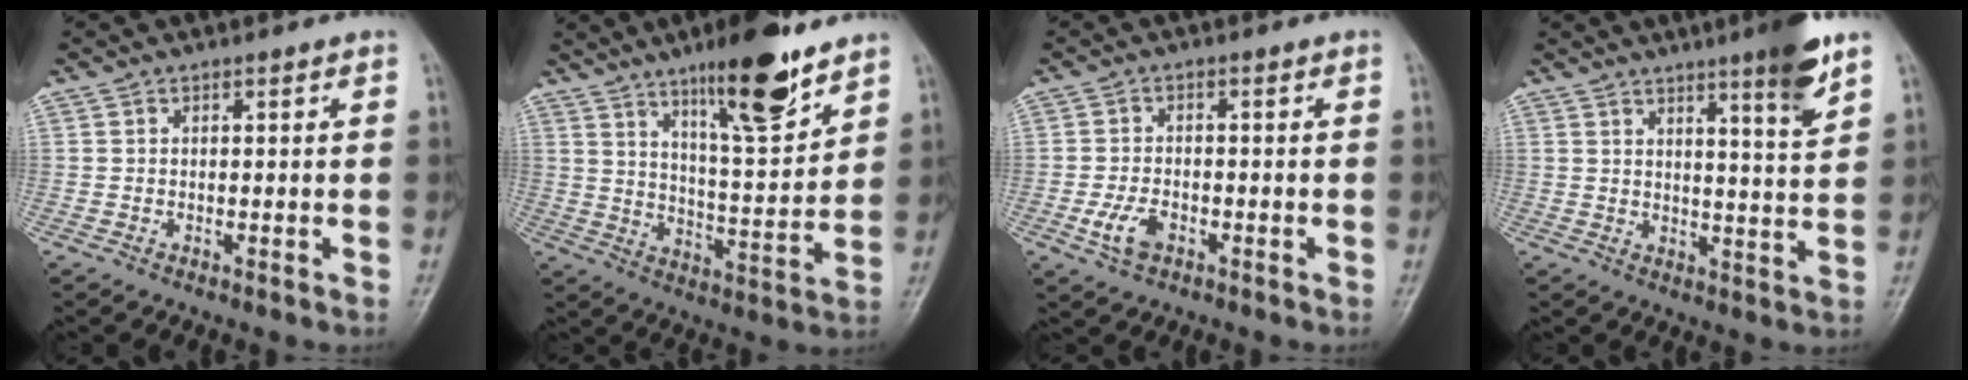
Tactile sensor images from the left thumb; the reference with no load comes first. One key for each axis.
{"total": 15.1, "fx": 10.0, "fy": 3.4, "fz": 10.8, "tx": -0.150, "ty": -0.065, "tz": 0.167}
{"total": 4.4, "fx": -1.7, "fy": 2.6, "fz": 3.0, "tx": -0.061, "ty": 0.004, "tz": -0.032}
{"total": 8.6, "fx": 5.6, "fy": 0.4, "fz": 6.6, "tx": -0.088, "ty": -0.039, "tz": 0.079}